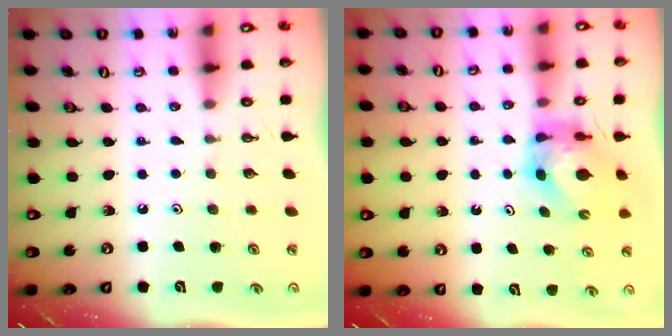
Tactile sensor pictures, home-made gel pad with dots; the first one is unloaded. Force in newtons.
{"total": 6.1, "press": 6.1, "slide": 0.5}